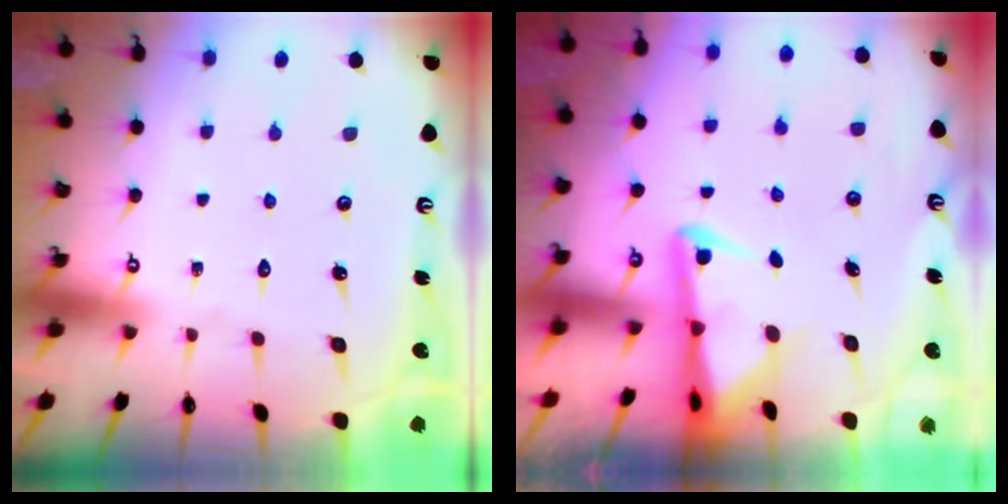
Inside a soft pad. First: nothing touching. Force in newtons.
{"total": 3.1, "press": 3.1, "slide": 0.5}